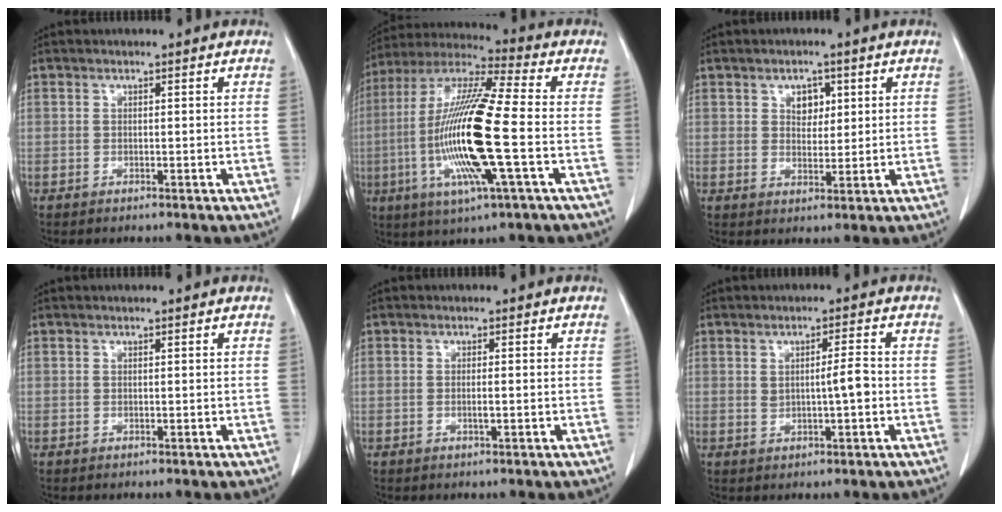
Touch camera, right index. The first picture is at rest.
{"total": 18.7, "force": [-3.5, 1.0, 18.3], "torque": [-0.380, -0.012, -0.073]}
{"total": 3.2, "force": [1.3, 2.2, 1.9], "torque": [-0.023, 0.002, 0.021]}
{"total": 0.0}
{"total": 1.0, "force": [-0.2, 0.0, 1.0], "torque": [-0.020, -0.002, -0.003]}
{"total": 3.4, "force": [0.0, 0.5, 3.4], "torque": [-0.054, 0.000, 0.002]}